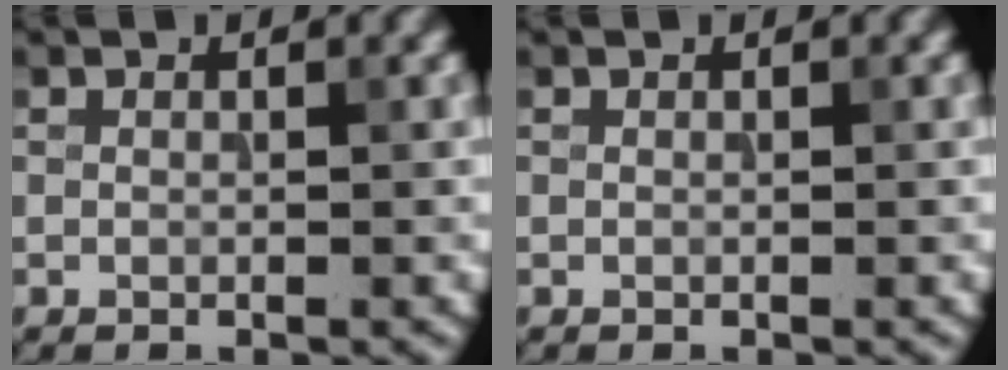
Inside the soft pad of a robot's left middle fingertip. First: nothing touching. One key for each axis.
{"total": 0.0}